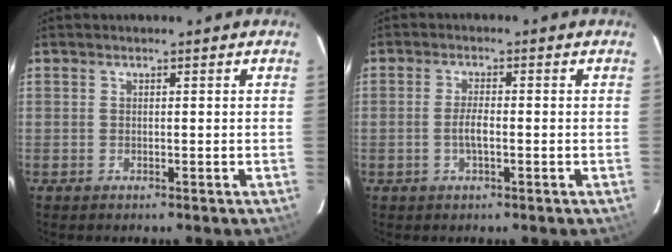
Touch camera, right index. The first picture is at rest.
{"total": 2.8, "force": [-0.8, 0.7, 2.6], "torque": [-0.051, -0.001, -0.014]}